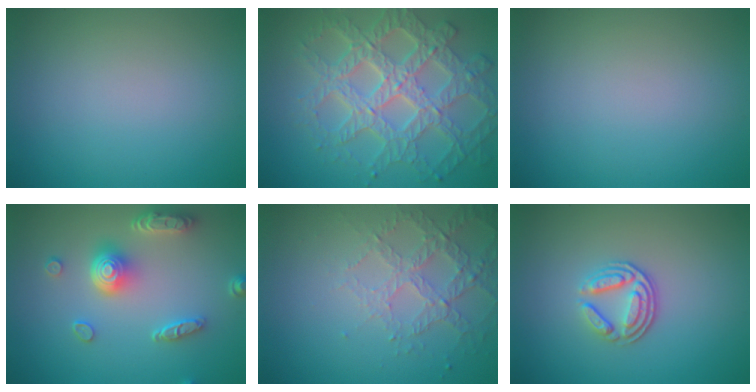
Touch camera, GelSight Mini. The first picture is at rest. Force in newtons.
{"total": 7.2, "press": 6.1, "slide": 3.8}
{"total": 0.0}
{"total": 5.0, "press": 4.0, "slide": 3.0}
{"total": 3.2, "press": 2.9, "slide": 1.4}
{"total": 3.4, "press": 2.5, "slide": 2.2}